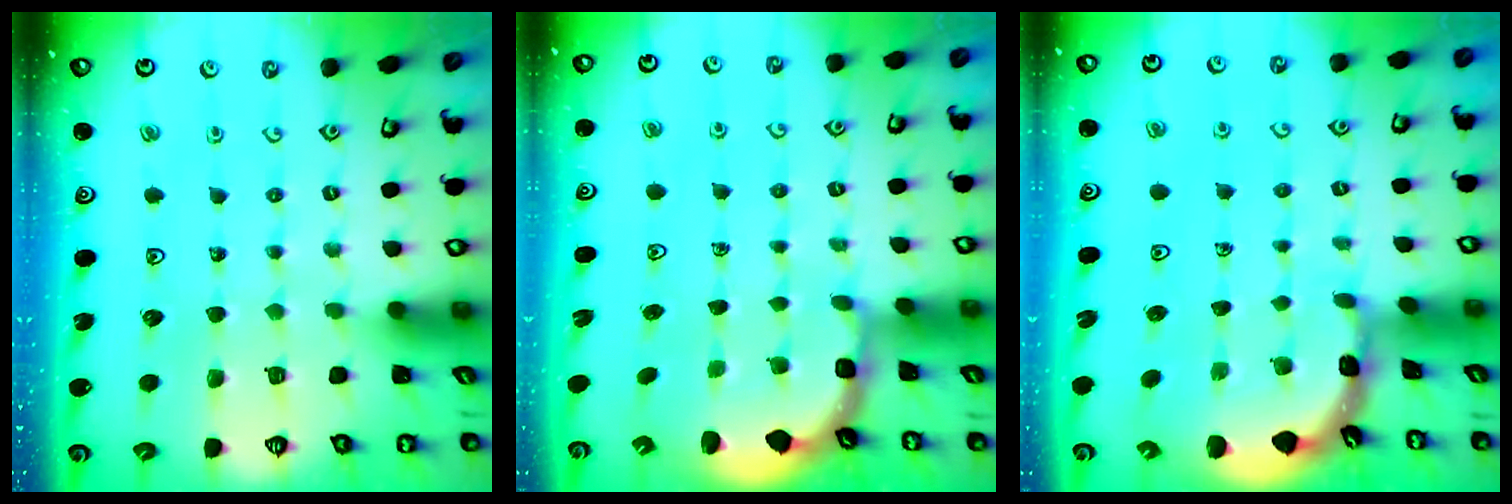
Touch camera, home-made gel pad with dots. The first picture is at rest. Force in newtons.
{"total": 2.6, "press": 1.9, "slide": 1.7}
{"total": 1.7, "press": 1.7, "slide": 0.1}